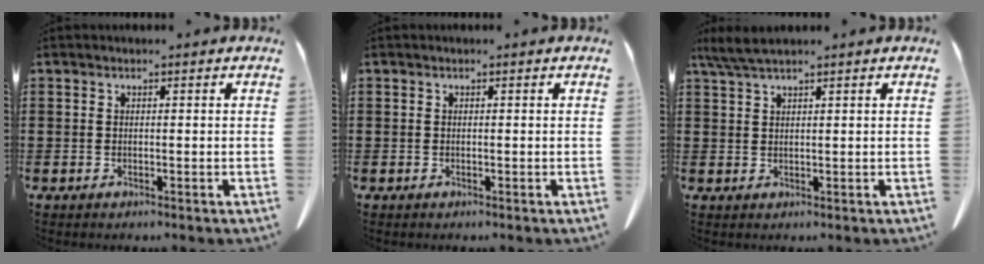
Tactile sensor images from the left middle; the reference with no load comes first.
{"total": 0.0}
{"total": 3.4, "force": [2.6, 0.2, 2.2], "torque": [-0.048, -0.001, 0.050]}